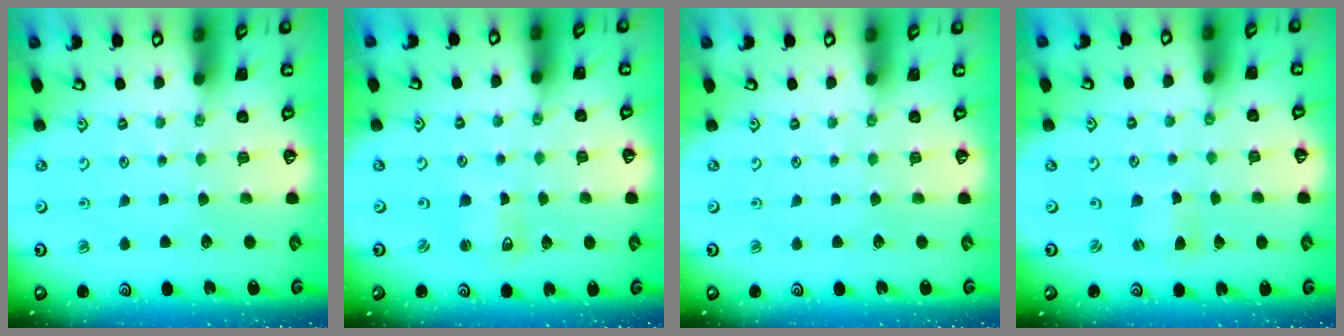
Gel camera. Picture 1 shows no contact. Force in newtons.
{"total": 1.7, "press": 1.6, "slide": 0.3}
{"total": 0.0}
{"total": 0.6, "press": 0.6, "slide": 0.2}